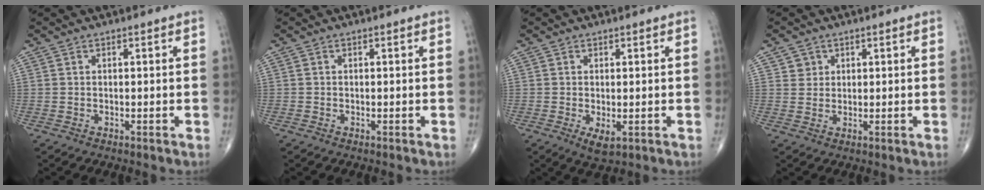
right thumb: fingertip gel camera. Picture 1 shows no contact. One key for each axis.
{"total": 0.0}
{"total": 3.2, "fx": -0.8, "fy": 1.4, "fz": 2.8, "tx": -0.049, "ty": -0.010, "tz": -0.009}
{"total": 2.5, "fx": 1.2, "fy": 2.2, "fz": 0.1, "tx": 0.018, "ty": -0.005, "tz": 0.013}